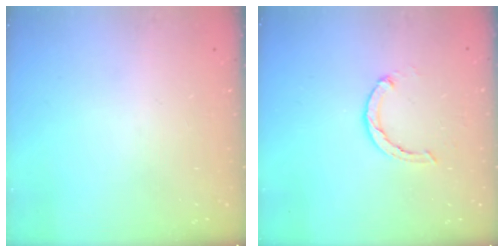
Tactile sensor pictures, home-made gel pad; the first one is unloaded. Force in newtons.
{"total": 2.4, "press": 2.4, "slide": 0.4}